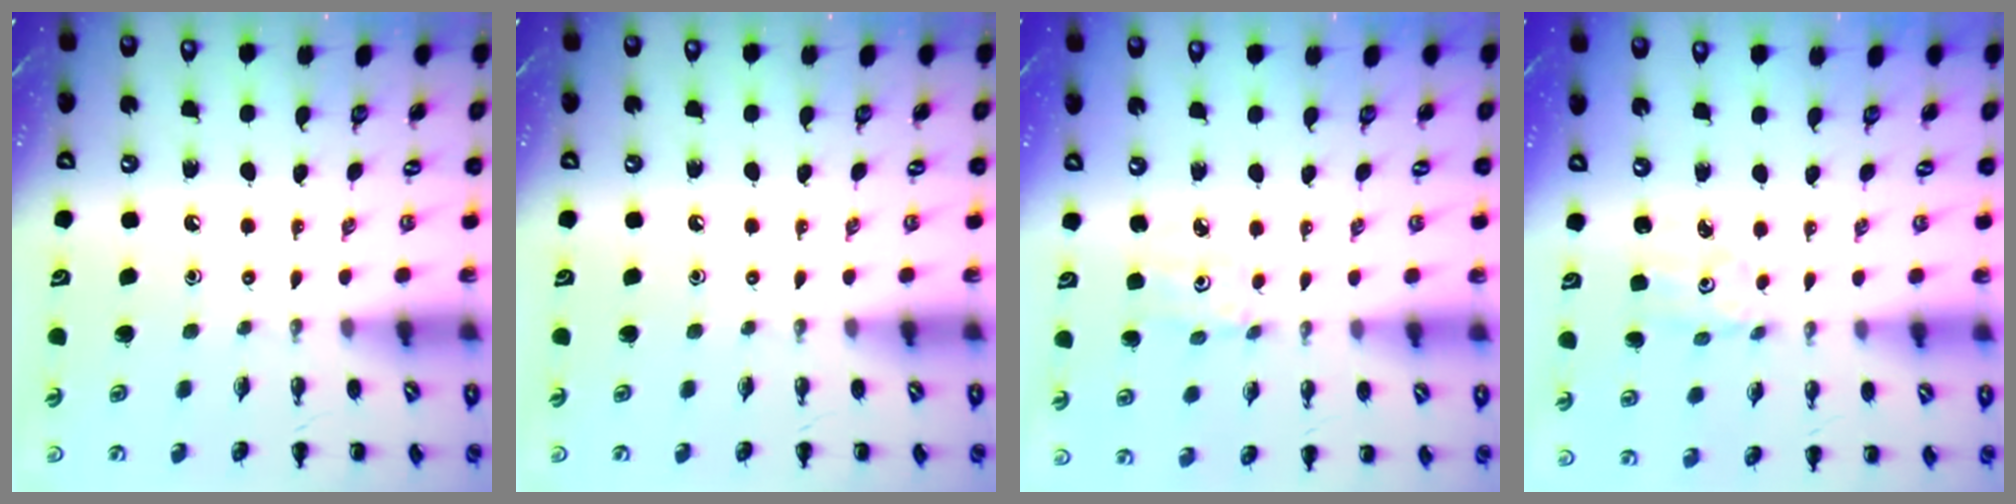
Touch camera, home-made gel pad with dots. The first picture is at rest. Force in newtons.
{"total": 0.0}
{"total": 2.9, "press": 2.8, "slide": 0.8}
{"total": 2.1, "press": 2.0, "slide": 0.6}